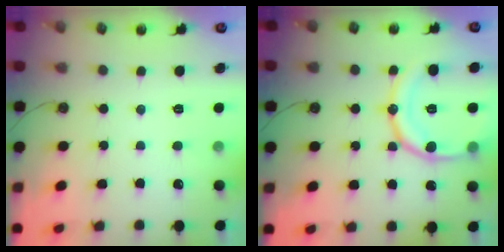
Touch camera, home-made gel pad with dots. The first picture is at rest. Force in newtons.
{"total": 16.6, "press": 16.6, "slide": 1.8}